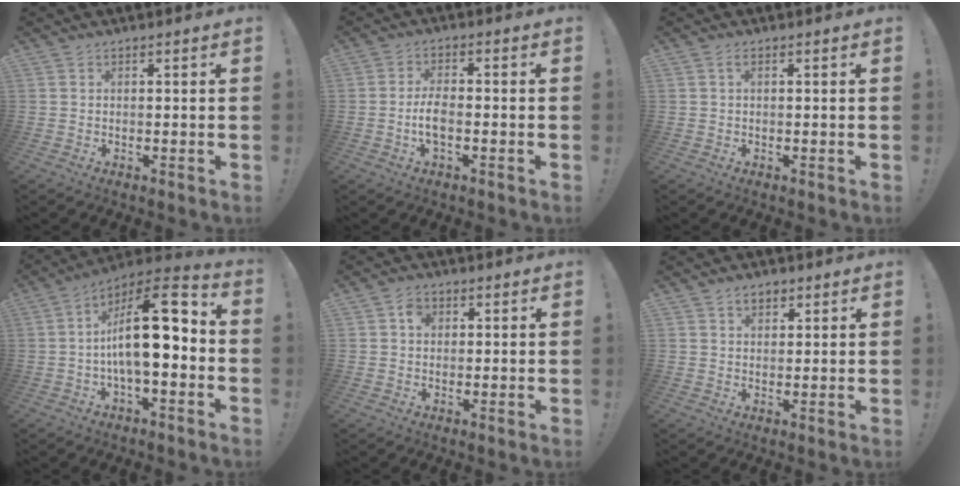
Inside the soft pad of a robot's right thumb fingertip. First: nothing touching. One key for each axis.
{"total": 5.7, "fx": -1.5, "fy": 2.2, "fz": 5.1, "tx": -0.106, "ty": -0.002, "tz": -0.027}
{"total": 1.0, "fx": 0.2, "fy": 0.0, "fz": 1.0, "tx": -0.016, "ty": 0.000, "tz": 0.001}
{"total": 19.1, "fx": -0.2, "fy": 7.6, "fz": 17.5, "tx": -0.277, "ty": 0.009, "tz": 0.001}
{"total": 2.9, "fx": 0.4, "fy": 2.4, "fz": 1.5, "tx": -0.014, "ty": 0.000, "tz": 0.004}
{"total": 3.3, "fx": 1.8, "fy": 2.2, "fz": 1.7, "tx": -0.024, "ty": -0.002, "tz": 0.031}